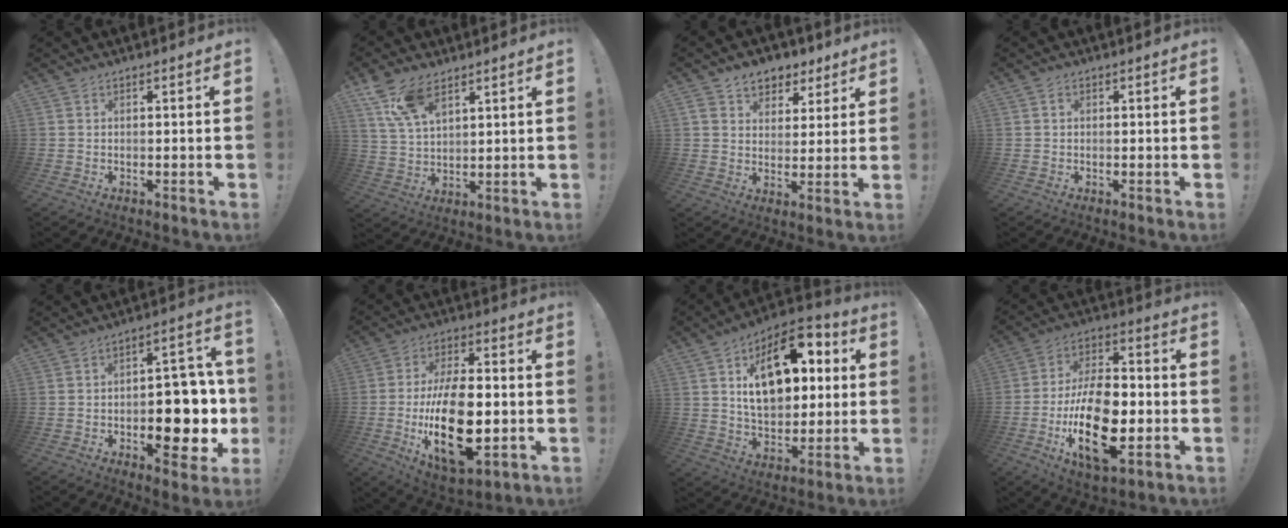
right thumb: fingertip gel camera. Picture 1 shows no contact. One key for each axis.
{"total": 11.8, "fx": 7.2, "fy": 6.2, "fz": 6.8, "tx": -0.124, "ty": -0.024, "tz": 0.141}
{"total": 7.7, "fx": 4.5, "fy": 5.9, "fz": 2.1, "tx": -0.030, "ty": -0.023, "tz": 0.089}
{"total": 0.9, "fx": 0.3, "fy": 0.8, "fz": 0.3, "tx": 0.001, "ty": 0.002, "tz": 0.003}
{"total": 15.4, "fx": -3.6, "fy": 9.0, "fz": 12.0, "tx": -0.133, "ty": 0.021, "tz": -0.048}
{"total": 23.2, "fx": -3.6, "fy": 12.0, "fz": 19.6, "tx": -0.343, "ty": 0.002, "tz": -0.052}
{"total": 20.8, "fx": 6.3, "fy": 12.5, "fz": 15.4, "tx": -0.222, "ty": -0.016, "tz": 0.108}
{"total": 22.7, "fx": -6.0, "fy": 11.8, "fz": 18.4, "tx": -0.332, "ty": 0.019, "tz": -0.096}